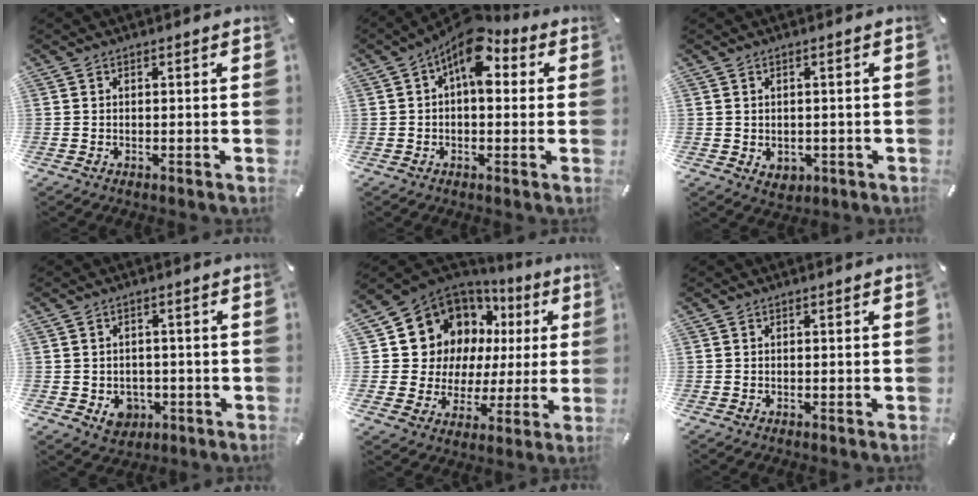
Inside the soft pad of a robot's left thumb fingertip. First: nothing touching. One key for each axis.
{"total": 10.0, "fx": 4.3, "fy": 4.9, "fz": 7.6, "tx": -0.112, "ty": -0.027, "tz": 0.072}
{"total": 2.7, "fx": -0.4, "fy": 2.4, "fz": 1.3, "tx": -0.015, "ty": 0.000, "tz": -0.008}
{"total": 5.3, "fx": -1.4, "fy": 4.5, "fz": 2.2, "tx": -0.020, "ty": 0.001, "tz": -0.025}
{"total": 15.0, "fx": 7.1, "fy": 12.0, "fz": 5.4, "tx": -0.099, "ty": -0.065, "tz": 0.148}
{"total": 0.0}